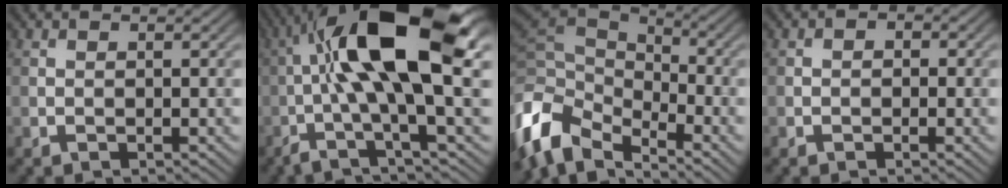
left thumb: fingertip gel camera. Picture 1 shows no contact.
{"total": 16.2, "force": [1.1, 4.1, 15.6], "torque": [-0.285, 0.023, 0.012]}
{"total": 11.5, "force": [-6.2, 6.8, 7.0], "torque": [-0.183, -0.011, -0.119]}
{"total": 1.2, "force": [-0.2, 1.1, 0.5], "torque": [-0.005, -0.004, -0.009]}